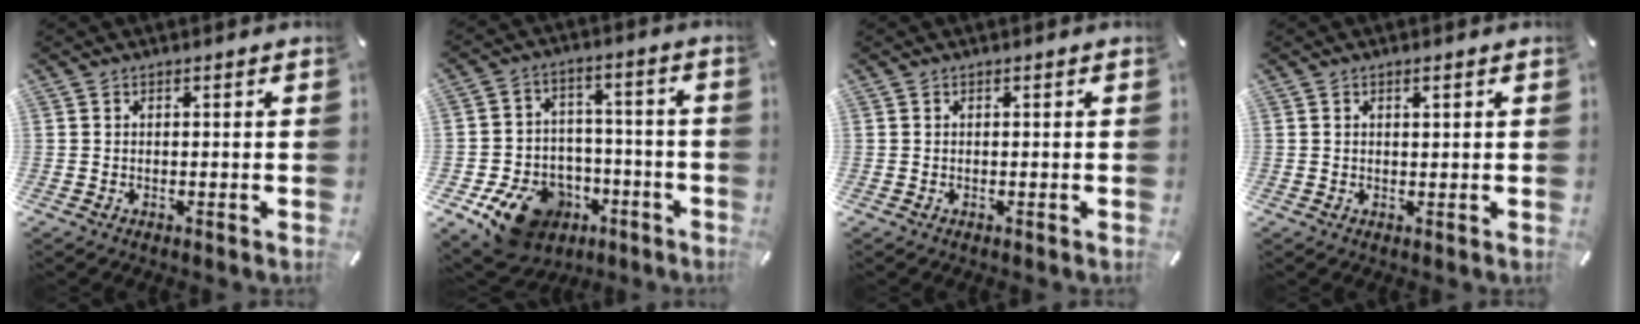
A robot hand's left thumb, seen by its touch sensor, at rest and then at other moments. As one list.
[{"total": 14.3, "force": [-8.1, 10.1, 6.1], "torque": [-0.090, 0.058, -0.129]}, {"total": 0.0}, {"total": 0.9, "force": [0.5, 0.2, 0.8], "torque": [-0.016, 0.000, 0.008]}]